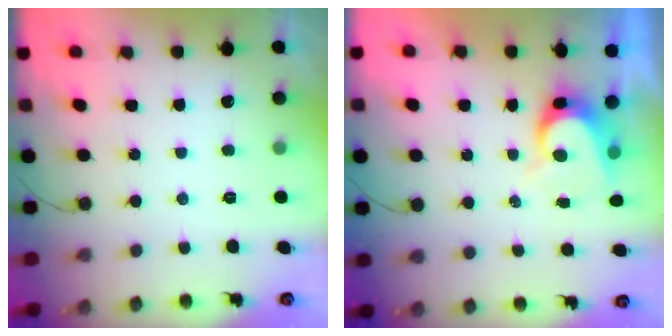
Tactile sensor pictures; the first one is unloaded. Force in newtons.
{"total": 7.1, "press": 7.1, "slide": 0.7}